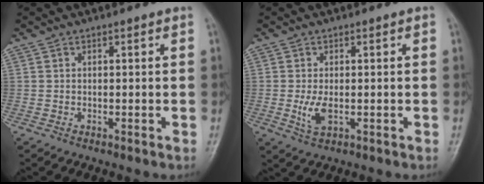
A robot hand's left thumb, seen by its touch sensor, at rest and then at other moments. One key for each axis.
{"total": 3.7, "fx": -0.6, "fy": 1.8, "fz": 3.1, "tx": -0.068, "ty": -0.006, "tz": -0.008}